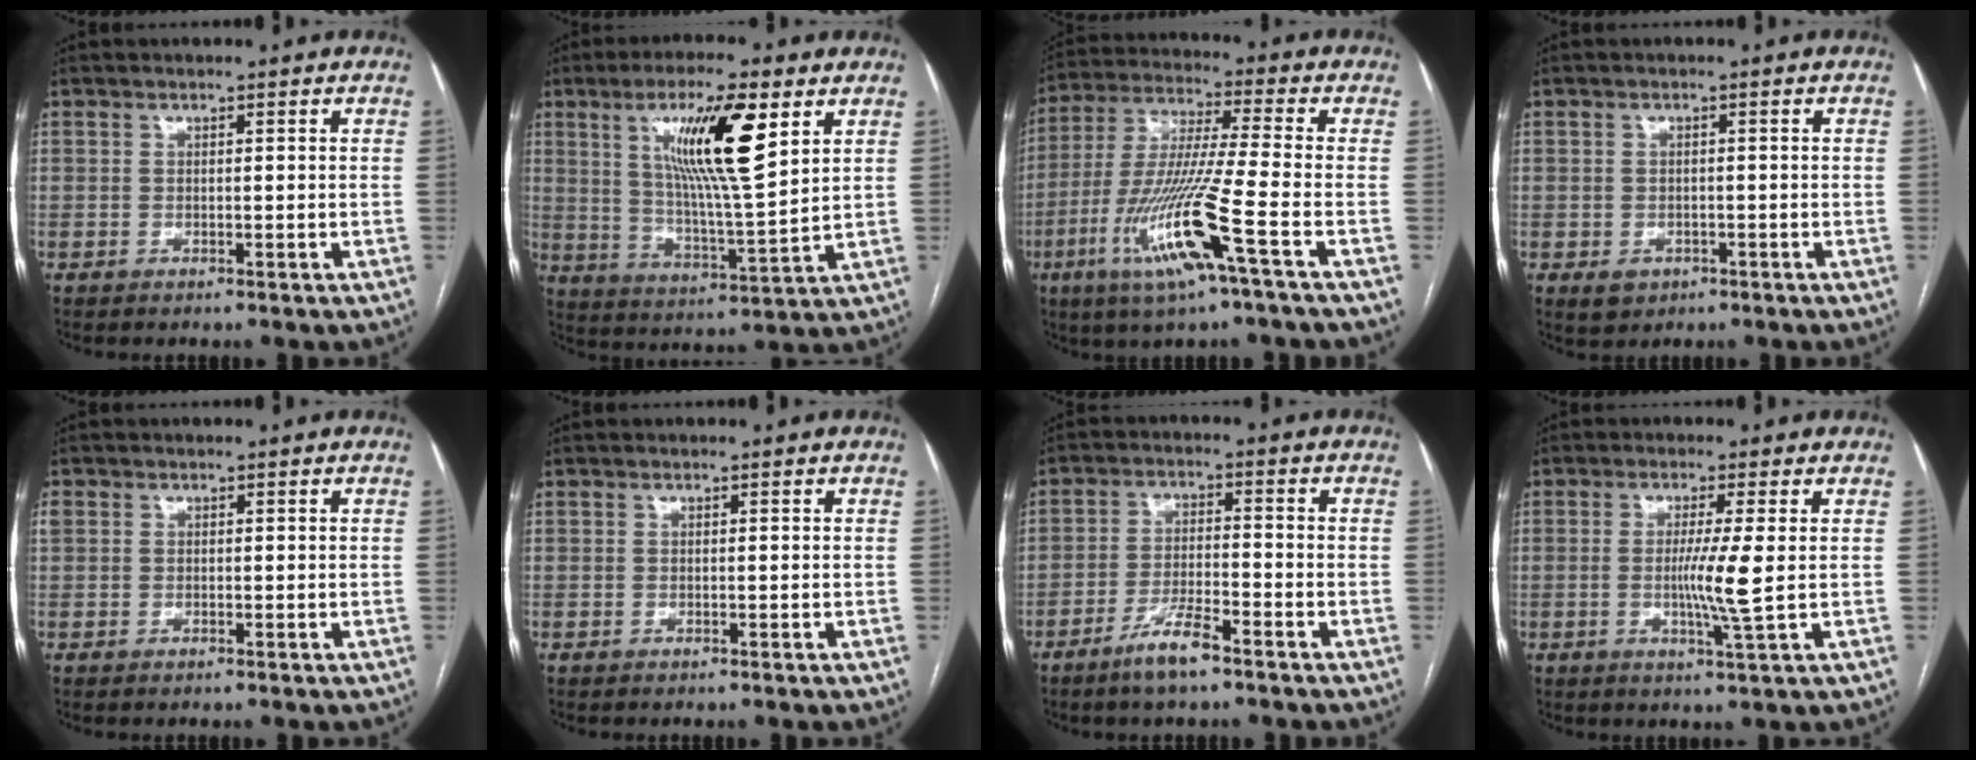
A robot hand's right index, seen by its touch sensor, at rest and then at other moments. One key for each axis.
{"total": 14.3, "fx": 6.0, "fy": 1.5, "fz": 12.9, "tx": -0.236, "ty": -0.001, "tz": 0.106}
{"total": 14.9, "fx": -6.3, "fy": -0.7, "fz": 13.5, "tx": -0.284, "ty": -0.022, "tz": -0.121}
{"total": 2.7, "fx": -1.2, "fy": 2.3, "fz": 0.8, "tx": -0.008, "ty": 0.004, "tz": -0.007}
{"total": 1.5, "fx": 0.3, "fy": 1.4, "fz": 0.5, "tx": -0.016, "ty": 0.011, "tz": 0.008}
{"total": 0.0}
{"total": 6.1, "fx": -4.3, "fy": 0.8, "fz": 4.3, "tx": -0.086, "ty": -0.005, "tz": -0.080}
{"total": 5.6, "fx": -0.2, "fy": -1.0, "fz": 5.5, "tx": -0.106, "ty": -0.016, "tz": -0.004}